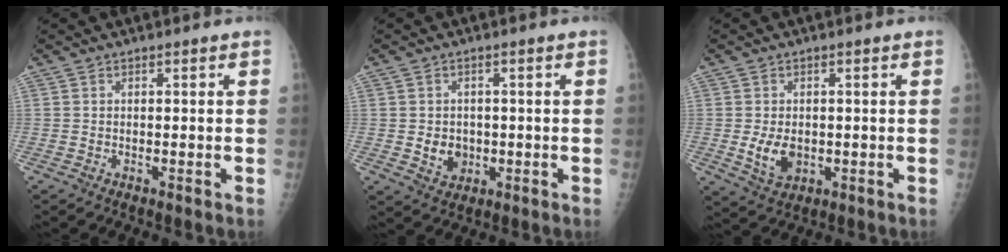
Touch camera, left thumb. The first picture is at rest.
{"total": 4.4, "force": [-0.5, 3.8, 2.2], "torque": [-0.017, 0.001, 0.002]}
{"total": 5.4, "force": [-0.5, 3.8, 3.8], "torque": [-0.057, -0.009, 0.001]}